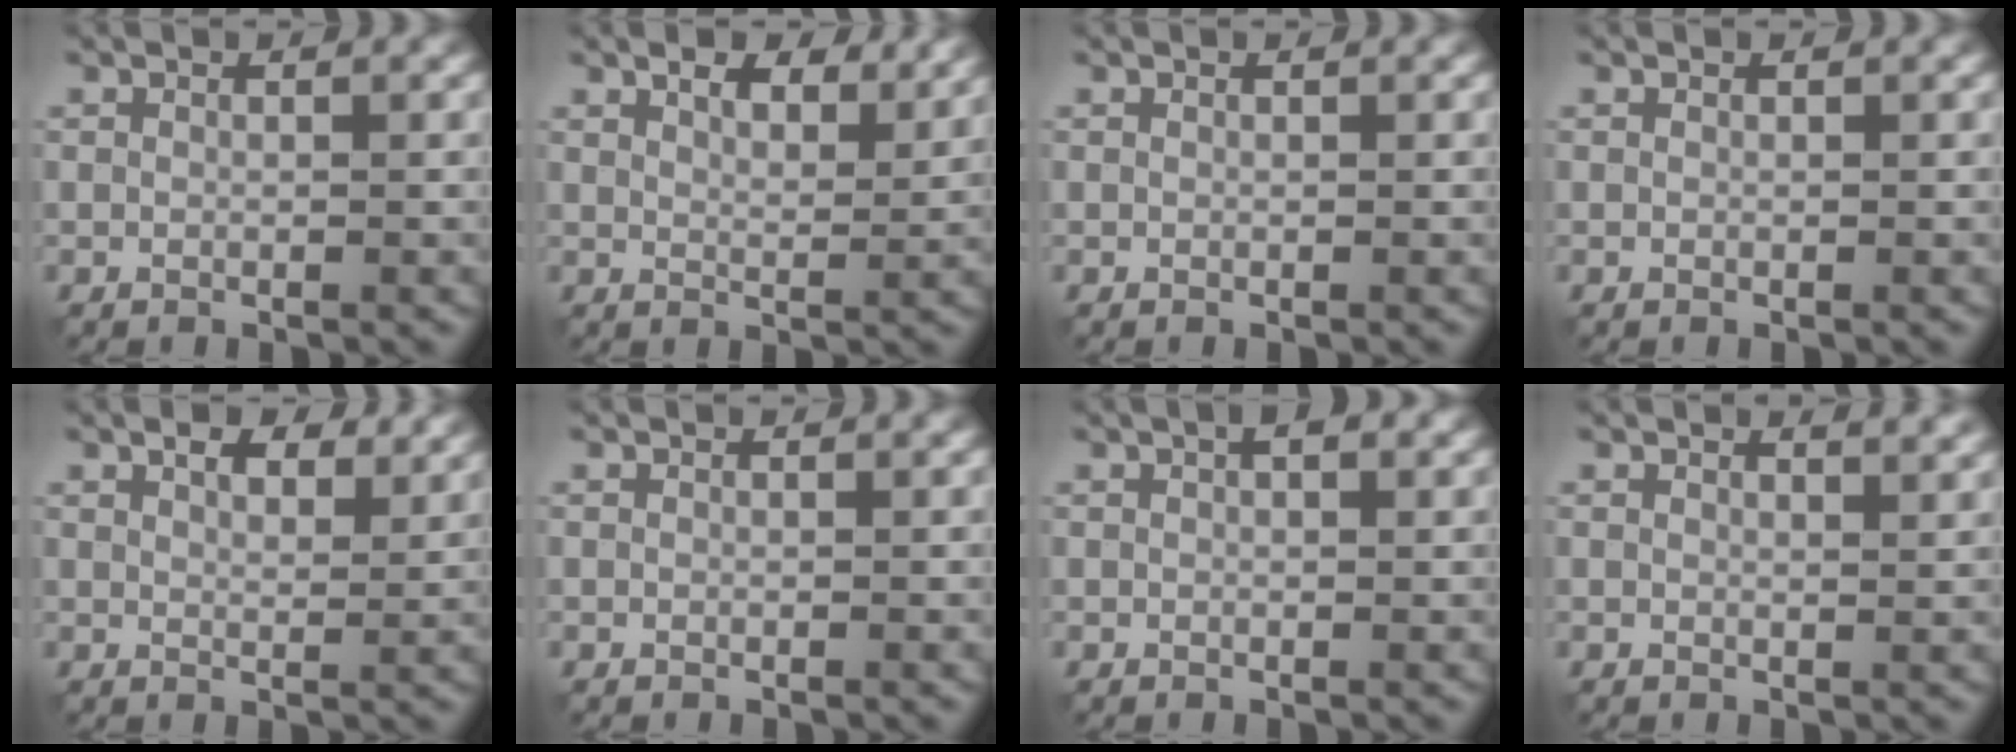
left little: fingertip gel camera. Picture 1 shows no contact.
{"total": 4.2, "force": [3.1, 1.6, 2.4], "torque": [-0.040, -0.002, 0.041]}
{"total": 0.0}
{"total": 0.0}
{"total": 3.2, "force": [2.2, 1.3, 1.9], "torque": [-0.036, -0.002, 0.036]}
{"total": 0.0}
{"total": 1.5, "force": [0.7, 0.5, 1.2], "torque": [-0.017, 0.002, 0.011]}
{"total": 2.0, "force": [1.6, 0.6, 1.0], "torque": [-0.007, 0.002, 0.013]}